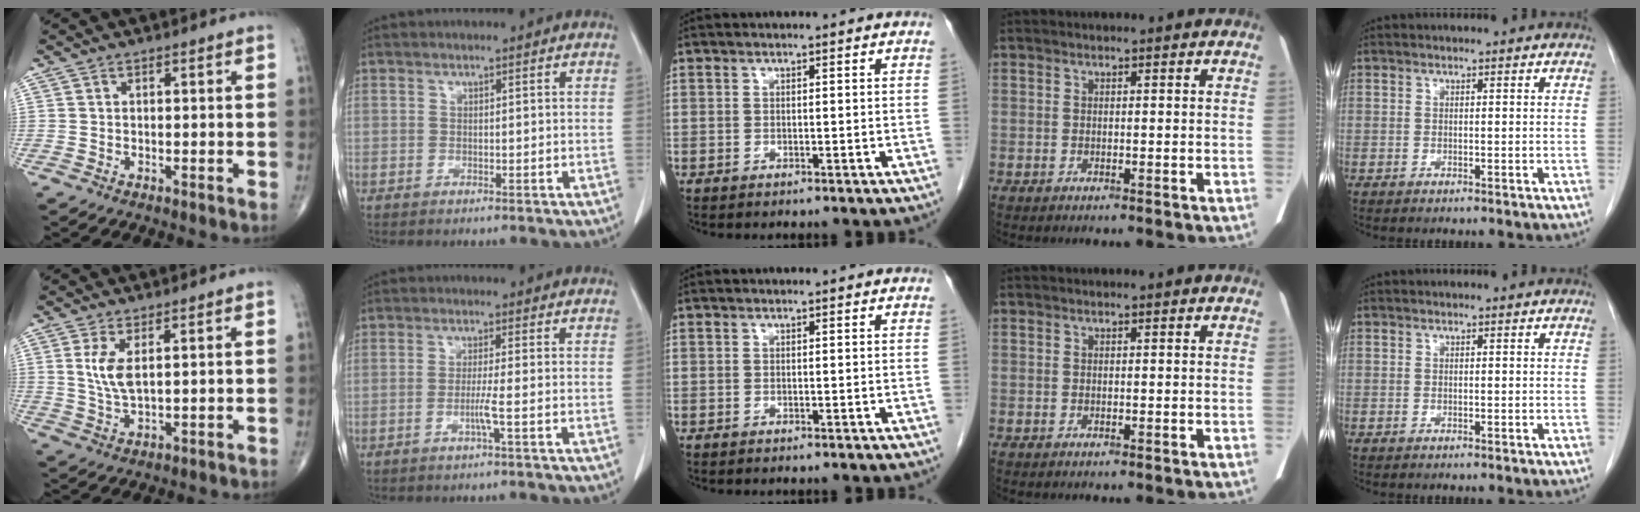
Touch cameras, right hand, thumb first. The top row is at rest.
{"thumb": {"total": 5.3, "force": [1.6, 2.0, 4.6], "torque": [-0.100, -0.013, 0.039]}, "index": {"total": 2.4, "force": [-0.8, -0.8, 2.2], "torque": [-0.040, -0.002, -0.016]}}